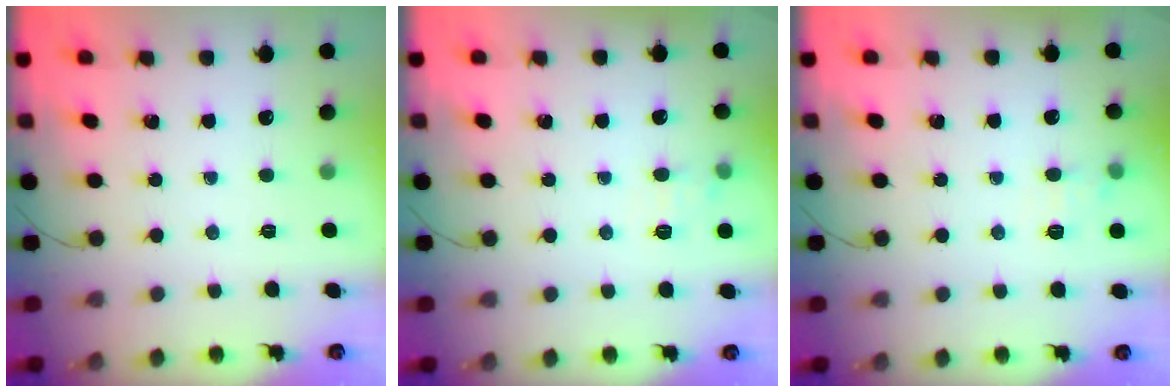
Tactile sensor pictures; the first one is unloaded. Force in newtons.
{"total": 6.7, "press": 6.5, "slide": 1.5}
{"total": 6.7, "press": 6.5, "slide": 1.5}